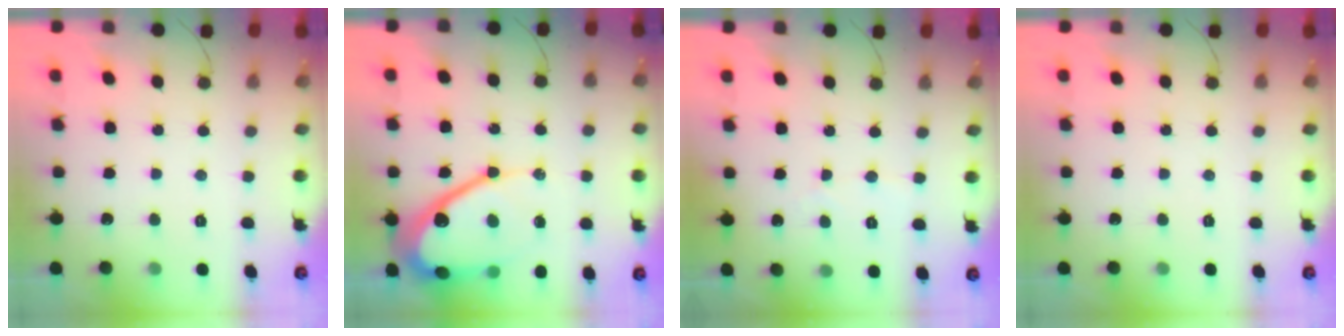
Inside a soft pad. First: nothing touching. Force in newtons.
{"total": 17.4, "press": 17.3, "slide": 1.4}
{"total": 2.3, "press": 2.3, "slide": 0.2}
{"total": 0.0}